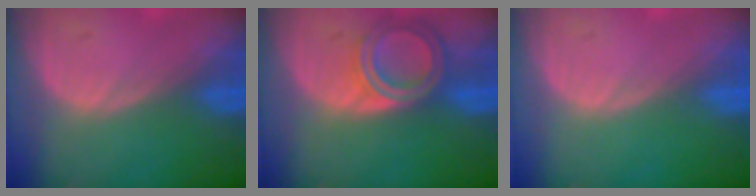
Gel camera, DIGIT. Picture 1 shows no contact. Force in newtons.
{"total": 6.3, "press": 5.6, "slide": 2.9}
{"total": 0.0}